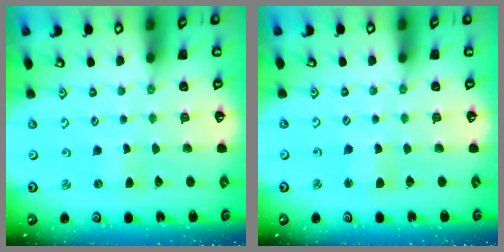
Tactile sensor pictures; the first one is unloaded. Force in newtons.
{"total": 2.8, "press": 2.8, "slide": 0.3}